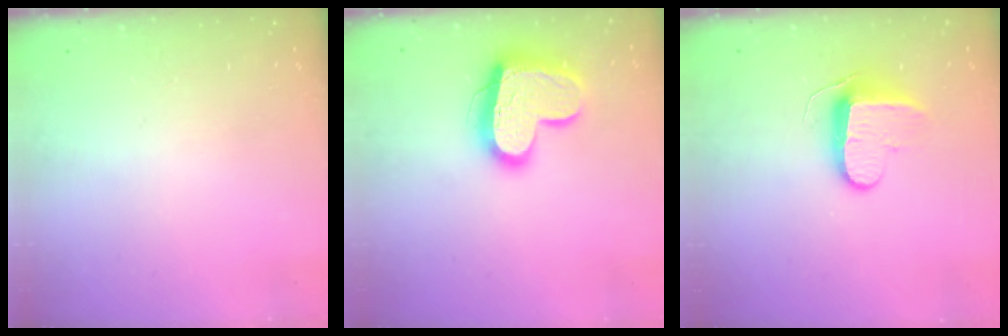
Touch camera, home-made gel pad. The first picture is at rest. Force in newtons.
{"total": 16.6, "press": 16.5, "slide": 1.4}
{"total": 9.5, "press": 9.5, "slide": 0.6}